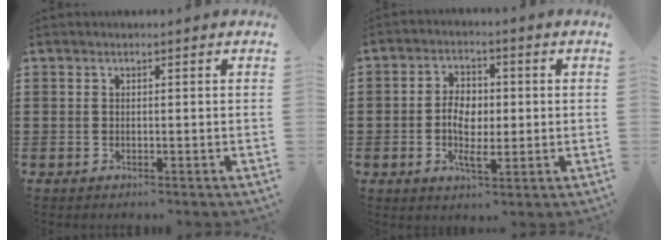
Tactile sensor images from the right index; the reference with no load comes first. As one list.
[{"total": 5.4, "force": [-0.7, 3.2, 4.2], "torque": [-0.082, 0.005, -0.017]}]